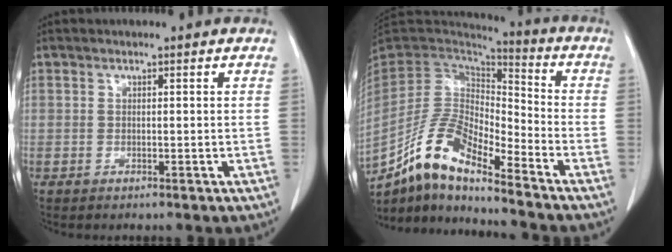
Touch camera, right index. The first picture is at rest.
{"total": 12.4, "force": [-9.7, 2.7, 7.2], "torque": [-0.145, 0.018, -0.183]}